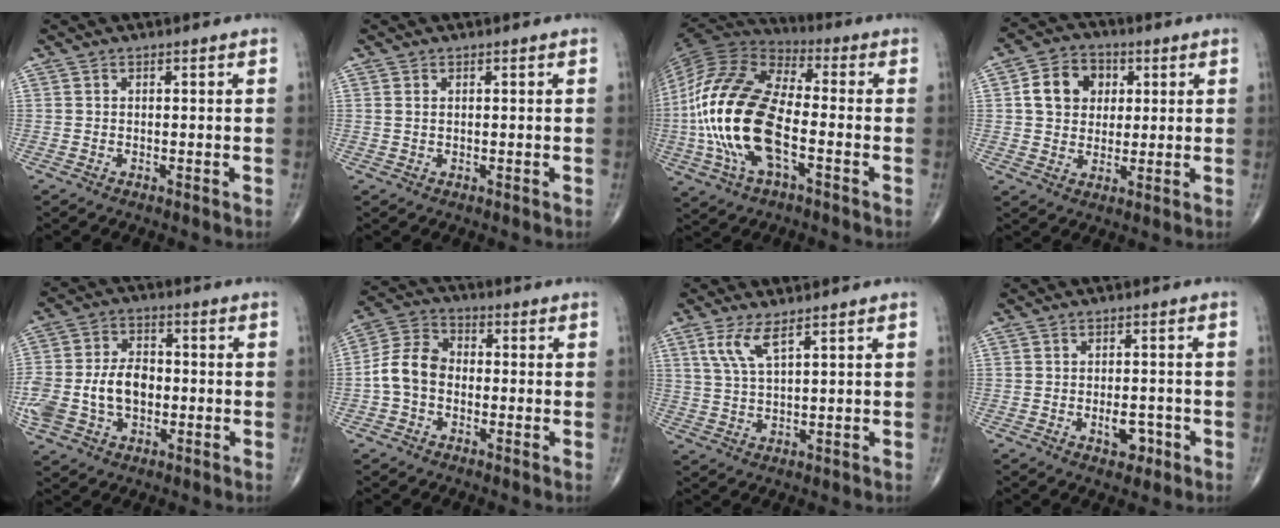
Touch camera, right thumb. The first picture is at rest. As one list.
[{"total": 0.7, "force": [0.3, 0.3, 0.5], "torque": [-0.013, 0.003, 0.007]}, {"total": 22.5, "force": [-4.2, 10.6, 19.4], "torque": [-0.420, 0.016, -0.080]}, {"total": 9.9, "force": [2.2, 8.0, 5.3], "torque": [-0.059, 0.001, 0.032]}, {"total": 14.4, "force": [-1.9, 9.9, 10.3], "torque": [-0.210, 0.021, -0.029]}, {"total": 8.3, "force": [-1.5, 6.2, 5.3], "torque": [-0.093, 0.030, -0.043]}, {"total": 5.1, "force": [2.9, 1.1, 4.0], "torque": [-0.090, -0.013, 0.067]}, {"total": 4.0, "force": [-1.6, 2.2, 2.9], "torque": [-0.029, 0.006, -0.020]}]